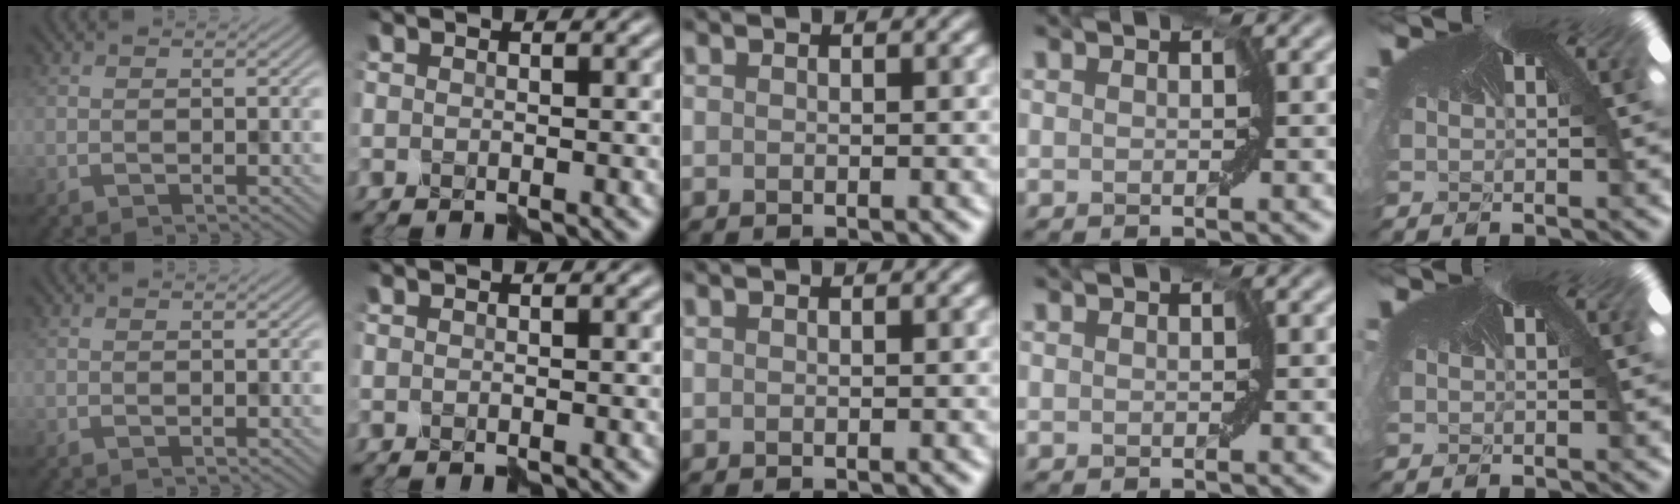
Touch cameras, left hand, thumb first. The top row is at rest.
{}